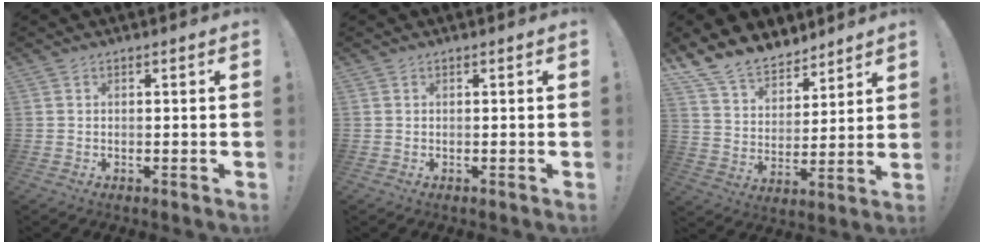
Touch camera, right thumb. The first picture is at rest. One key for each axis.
{"total": 0.0}
{"total": 12.4, "fx": 10.5, "fy": 6.1, "fz": 2.5, "tx": -0.064, "ty": -0.084, "tz": 0.203}